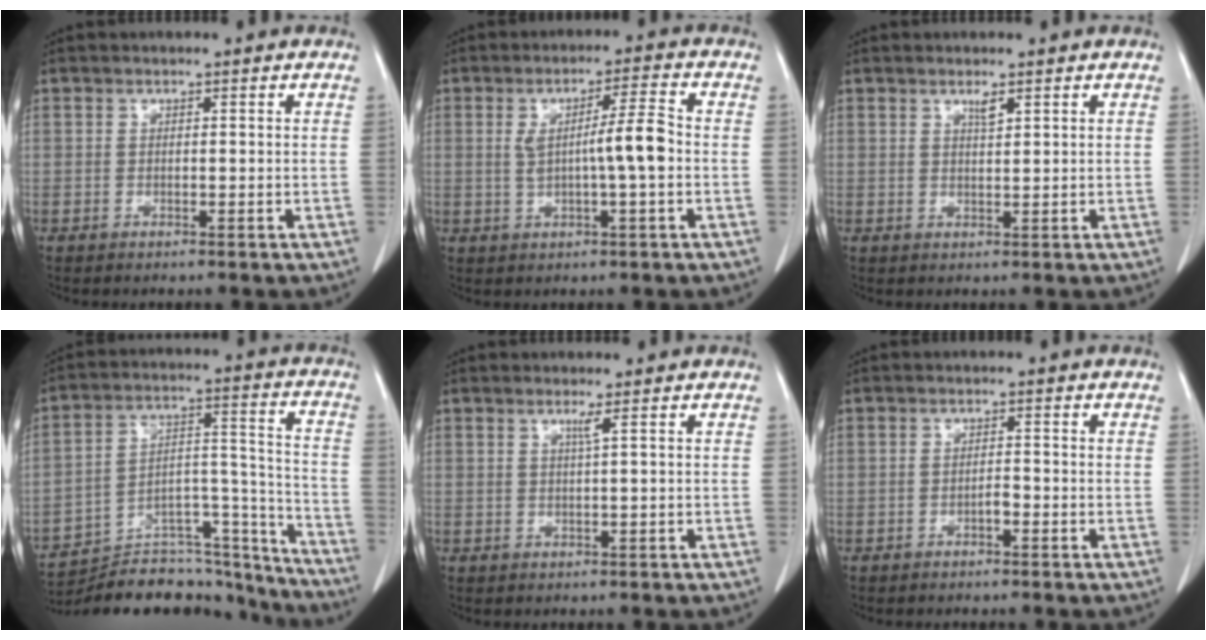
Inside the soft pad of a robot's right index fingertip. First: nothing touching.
{"total": 6.5, "force": [-0.1, 0.2, 6.5], "torque": [-0.107, 0.009, 0.003]}
{"total": 1.4, "force": [0.9, 0.1, 1.0], "torque": [-0.020, -0.004, 0.018]}
{"total": 24.0, "force": [-22.4, 5.6, 6.5], "torque": [-0.085, 0.044, -0.330]}
{"total": 1.2, "force": [0.5, -0.5, 1.0], "torque": [-0.027, -0.006, 0.014]}
{"total": 1.0, "force": [-0.6, 0.2, 0.8], "torque": [-0.011, 0.003, -0.008]}